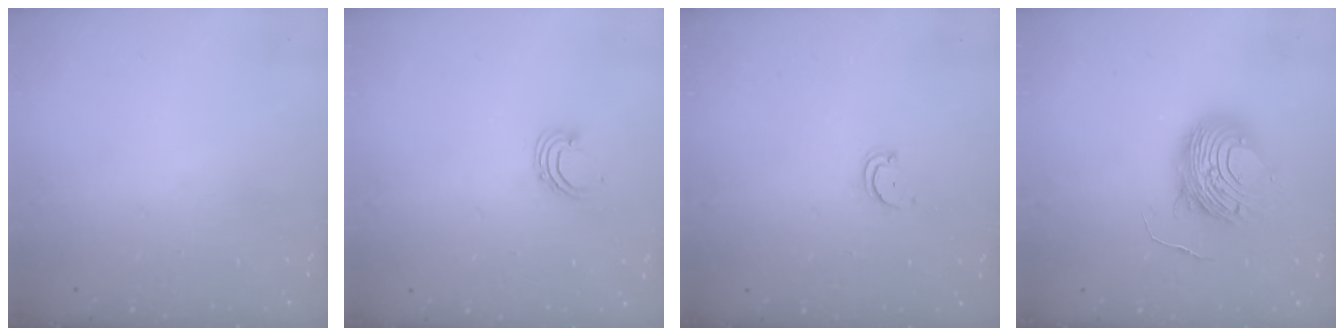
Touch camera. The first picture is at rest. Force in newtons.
{"total": 2.9, "press": 2.9, "slide": 0.2}
{"total": 2.3, "press": 2.3, "slide": 0.2}
{"total": 11.0, "press": 11.0, "slide": 0.8}